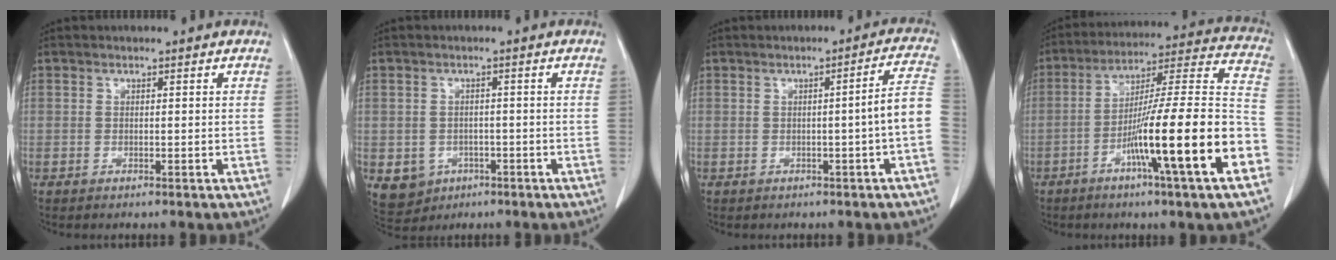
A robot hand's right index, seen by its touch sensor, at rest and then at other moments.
{"total": 5.5, "force": [-2.0, 4.9, 1.3], "torque": [-0.021, 0.003, -0.020]}
{"total": 5.3, "force": [-1.3, -0.8, 5.0], "torque": [-0.058, 0.011, -0.021]}
{"total": 21.3, "force": [-8.3, -0.5, 19.6], "torque": [-0.277, -0.005, -0.139]}